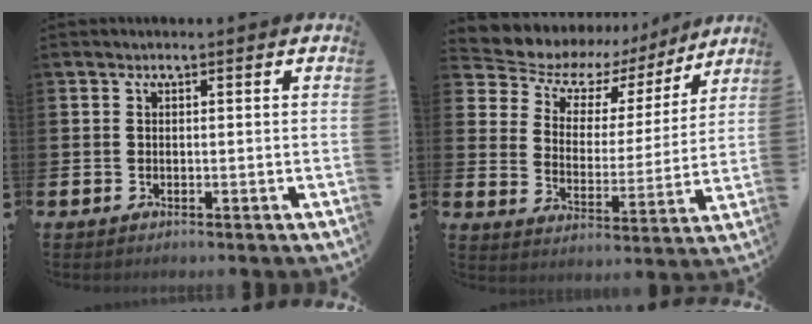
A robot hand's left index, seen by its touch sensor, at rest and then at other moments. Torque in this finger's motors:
{"motor_torque": [1.09, -1.06, 0.14, 0.00]}